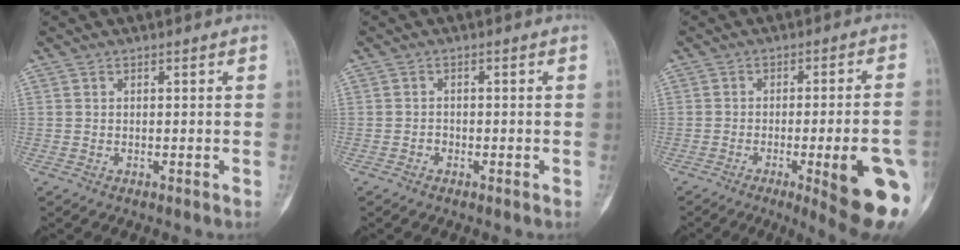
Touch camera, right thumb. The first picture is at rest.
{"total": 1.2, "force": [-0.6, 1.0, 0.3], "torque": [0.006, 0.006, -0.016]}
{"total": 16.7, "force": [-5.6, 3.1, 15.4], "torque": [-0.149, 0.009, -0.061]}